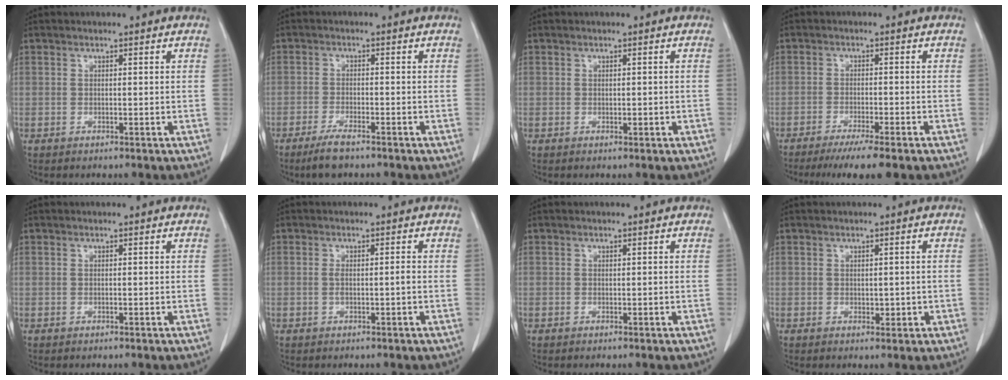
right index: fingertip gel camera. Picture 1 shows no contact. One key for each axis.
{"total": 4.4, "fx": -3.4, "fy": 0.7, "fz": 2.8, "tx": -0.059, "ty": -0.008, "tz": -0.061}
{"total": 0.7, "fx": -0.2, "fy": 0.3, "fz": 0.6, "tx": -0.010, "ty": -0.001, "tz": -0.001}
{"total": 6.8, "fx": -5.2, "fy": 0.0, "fz": 4.3, "tx": -0.059, "ty": -0.014, "tz": -0.082}
{"total": 0.0}
{"total": 1.7, "fx": -0.3, "fy": 0.1, "fz": 1.7, "tx": -0.032, "ty": 0.002, "tz": -0.006}
{"total": 0.0}
{"total": 1.6, "fx": -0.2, "fy": 1.0, "fz": 1.2, "tx": -0.015, "ty": 0.002, "tz": 0.002}